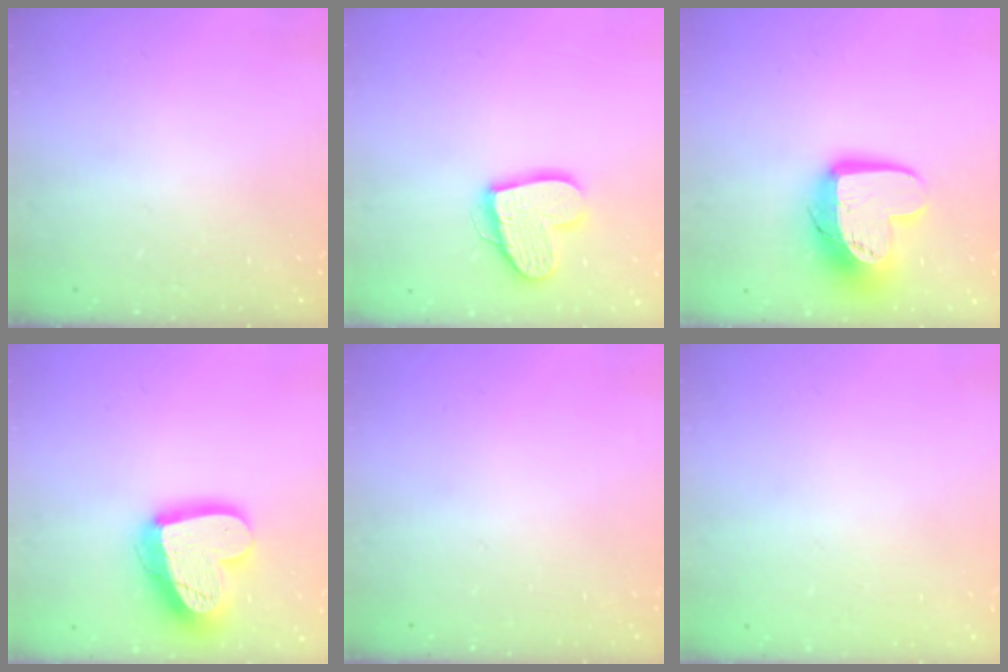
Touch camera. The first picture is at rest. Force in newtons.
{"total": 14.0, "press": 13.9, "slide": 1.2}
{"total": 13.9, "press": 13.9, "slide": 1.0}
{"total": 18.8, "press": 18.7, "slide": 1.9}
{"total": 0.0}
{"total": 0.0}